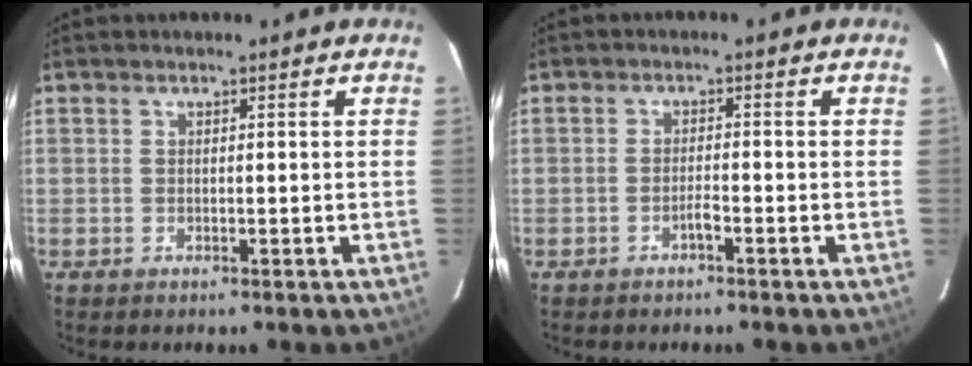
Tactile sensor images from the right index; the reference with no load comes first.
{"total": 1.5, "force": [-1.0, 0.0, 1.1], "torque": [-0.020, 0.002, -0.019]}